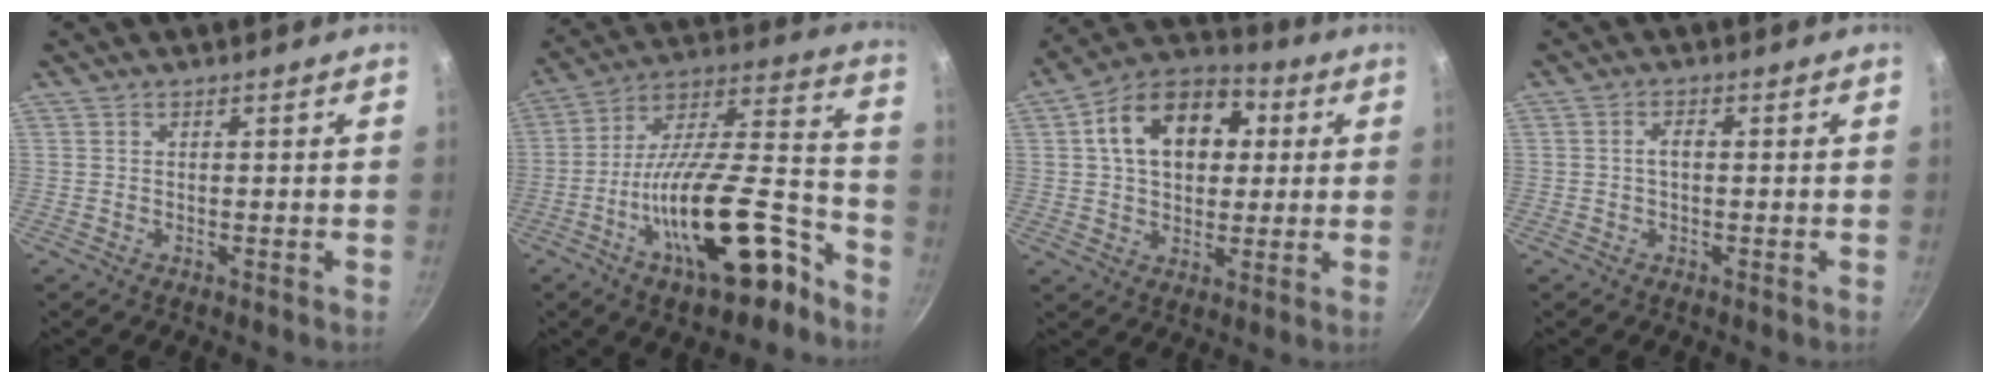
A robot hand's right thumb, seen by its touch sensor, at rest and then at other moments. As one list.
[{"total": 24.7, "force": [-12.0, 9.3, 19.5], "torque": [-0.269, 0.081, -0.199]}, {"total": 16.8, "force": [3.8, 11.7, 11.5], "torque": [-0.154, 0.023, 0.043]}, {"total": 1.9, "force": [-0.1, 1.0, 1.6], "torque": [-0.029, 0.010, -0.003]}]